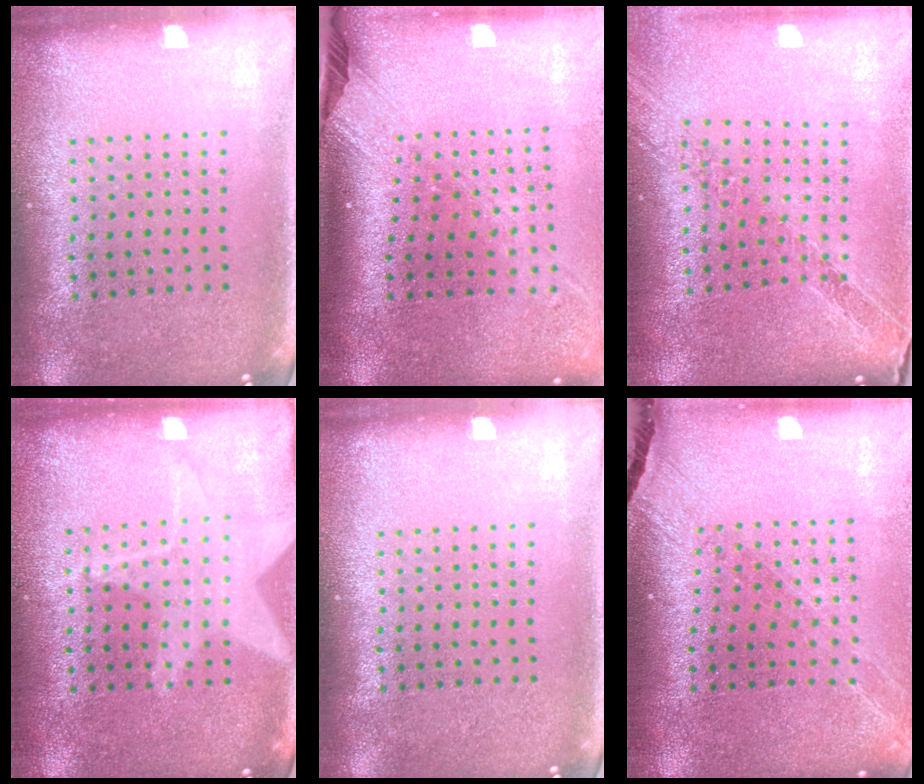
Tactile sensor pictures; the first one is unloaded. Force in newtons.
{"total": 2.5, "press": 1.9, "slide": 1.7}
{"total": 1.1, "press": 1.1, "slide": 0.1}
{"total": 1.4, "press": 1.4, "slide": 0.4}
{"total": 0.0}
{"total": 1.4, "press": 1.4, "slide": 0.1}